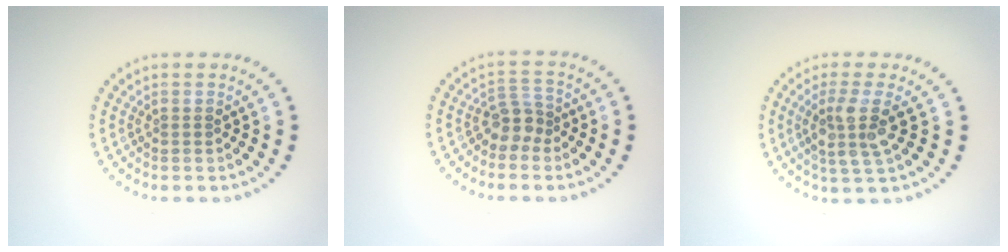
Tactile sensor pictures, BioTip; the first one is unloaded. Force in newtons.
{"total": 2.2, "press": 1.7, "slide": 1.5}
{"total": 3.5, "press": 3.0, "slide": 1.9}